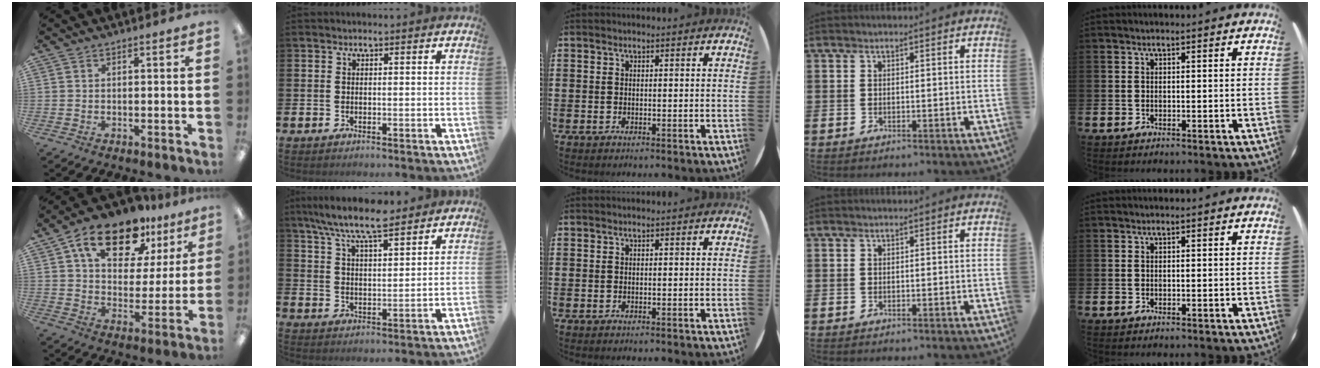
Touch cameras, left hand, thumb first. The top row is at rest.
{"thumb": {"total": 16.6, "force": [10.9, 8.8, 8.9], "torque": [-0.148, -0.051, 0.192]}, "index": {"total": 8.4, "force": [7.6, 1.2, 3.3], "torque": [-0.082, -0.036, 0.135]}}